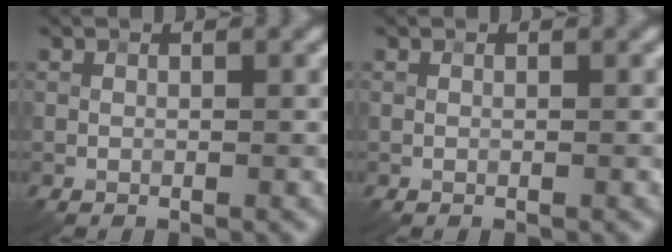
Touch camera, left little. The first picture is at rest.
{"total": 0.0}